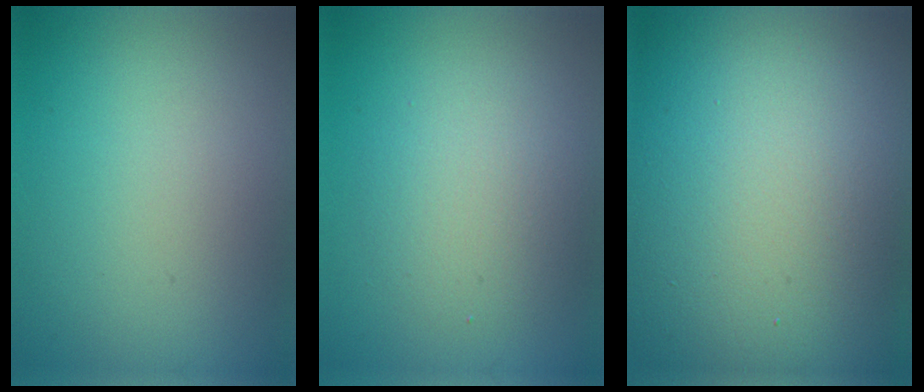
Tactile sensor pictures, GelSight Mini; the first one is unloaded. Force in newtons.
{"total": 3.7, "press": 3.6, "slide": 0.3}
{"total": 24.5, "press": 24.5, "slide": 1.0}